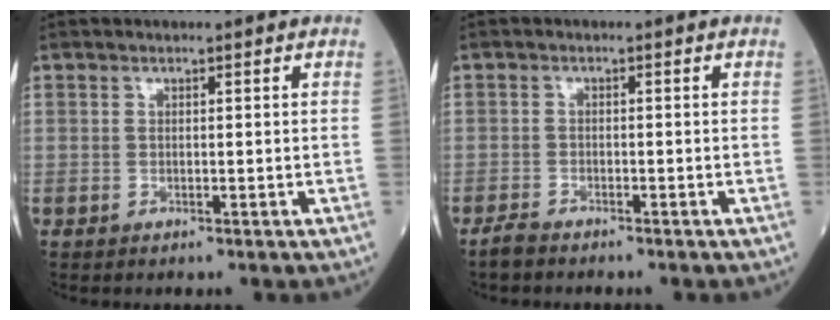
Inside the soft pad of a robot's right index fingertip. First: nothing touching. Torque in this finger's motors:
{"motor_torque": [0.04, -0.01, 0.06, 0.03]}